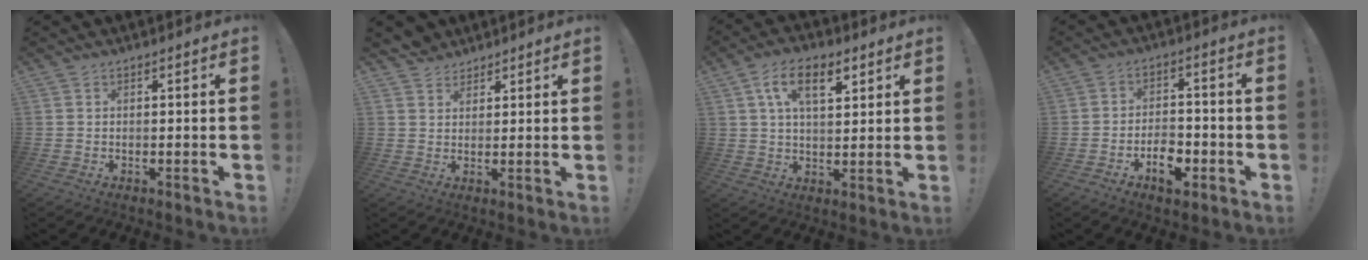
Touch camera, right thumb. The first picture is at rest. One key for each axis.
{"total": 4.1, "fx": 3.3, "fy": 2.5, "fz": 0.0, "tx": 0.003, "ty": -0.020, "tz": 0.063}
{"total": 10.7, "fx": 4.9, "fy": 5.2, "fz": 8.0, "tx": -0.121, "ty": -0.004, "tz": 0.084}
{"total": 8.3, "fx": -4.2, "fy": 5.1, "fz": 5.1, "tx": -0.072, "ty": 0.025, "tz": -0.071}